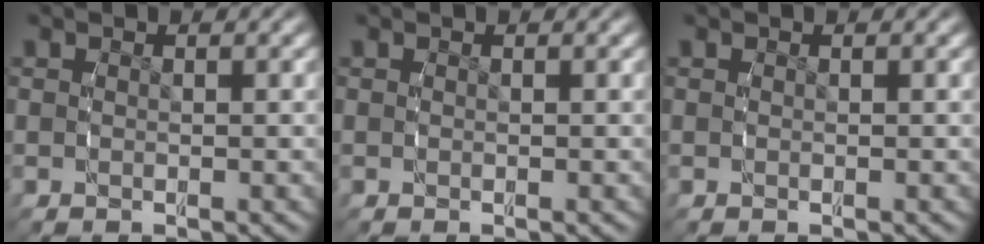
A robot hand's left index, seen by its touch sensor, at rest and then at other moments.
{"total": 0.0}
{"total": 0.0}